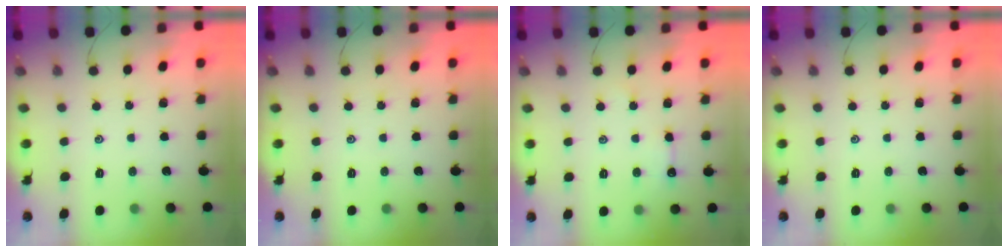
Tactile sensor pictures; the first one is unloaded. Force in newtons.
{"total": 0.0}
{"total": 3.0, "press": 3.0, "slide": 0.4}
{"total": 0.0}